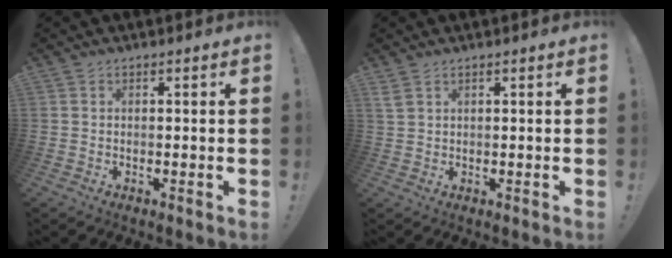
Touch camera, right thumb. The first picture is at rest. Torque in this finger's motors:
{"motor_torque": [-0.14, 0.38, 0.25, 0.06, -0.02]}